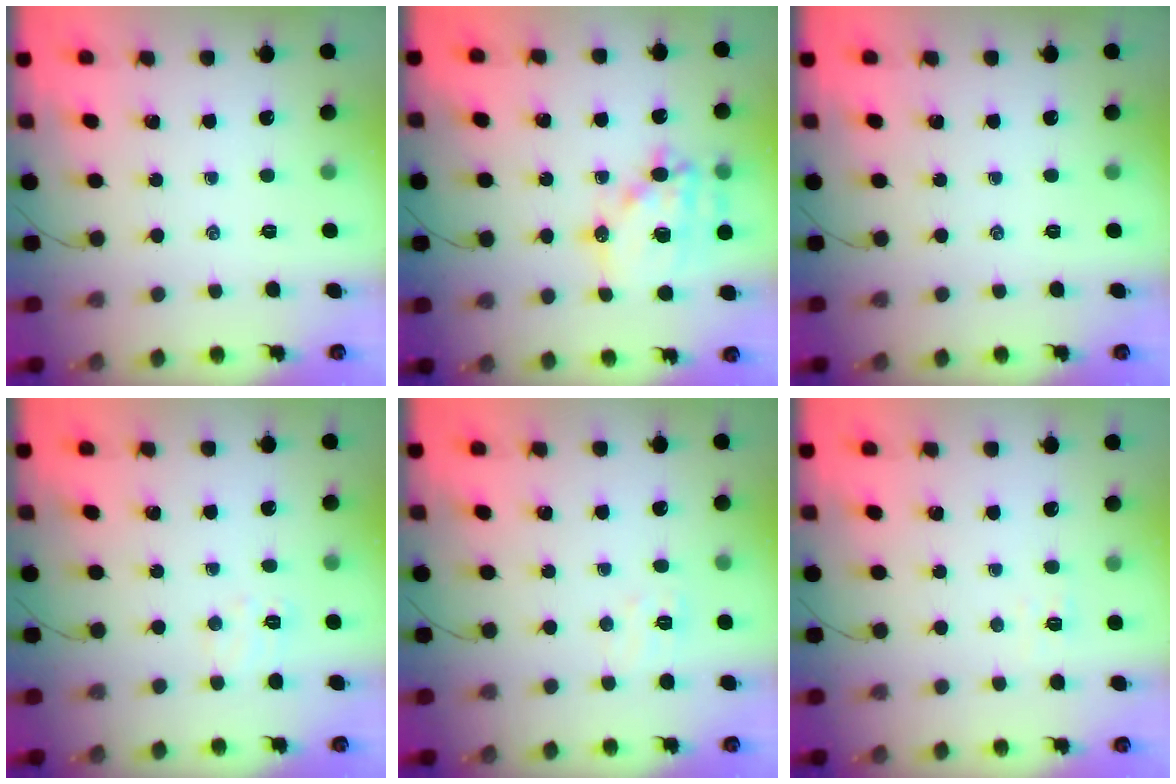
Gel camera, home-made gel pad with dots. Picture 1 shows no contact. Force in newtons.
{"total": 16.3, "press": 15.9, "slide": 3.3}
{"total": 0.0}
{"total": 5.8, "press": 5.7, "slide": 1.3}
{"total": 4.6, "press": 4.5, "slide": 0.9}
{"total": 2.8, "press": 2.7, "slide": 0.8}